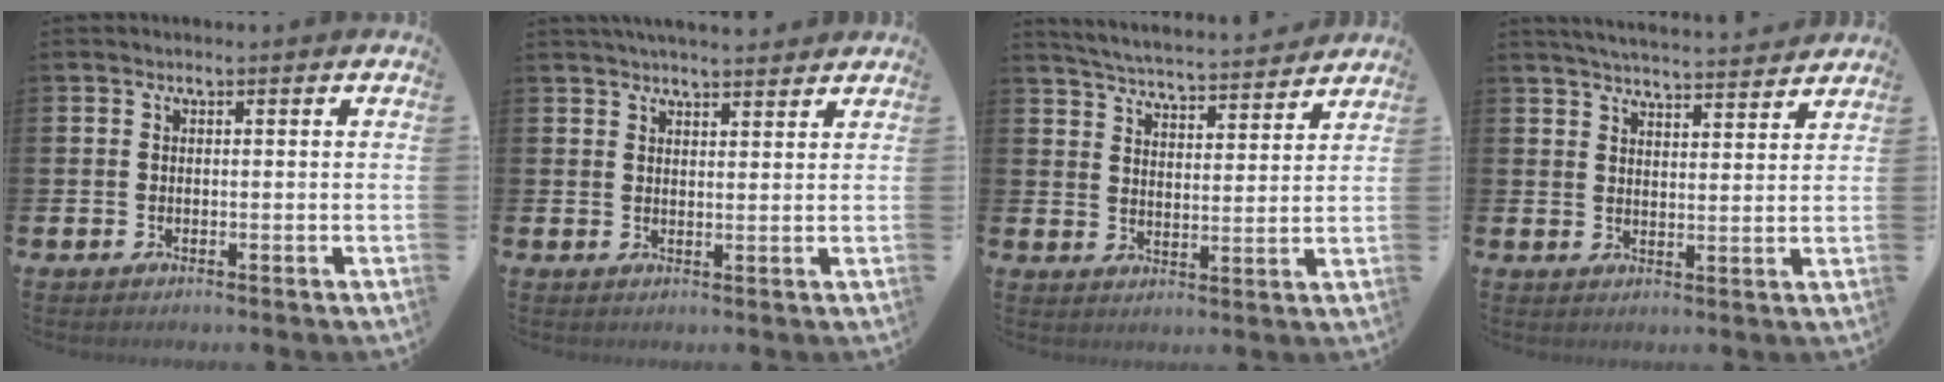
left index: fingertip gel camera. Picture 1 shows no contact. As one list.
[{"total": 3.6, "force": [3.6, 0.2, 0.6], "torque": [-0.015, -0.013, 0.066]}, {"total": 5.4, "force": [5.4, 0.2, 0.7], "torque": [-0.037, -0.044, 0.092]}, {"total": 4.9, "force": [4.9, 0.0, 0.5], "torque": [-0.018, -0.033, 0.085]}]